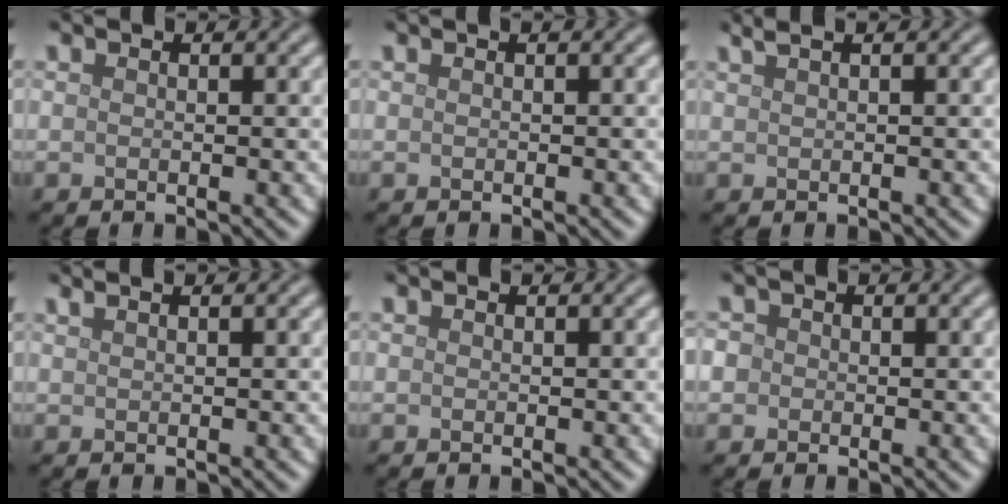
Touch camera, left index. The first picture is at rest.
{"total": 0.5, "force": [0.2, 0.1, 0.5], "torque": [-0.008, 0.008, 0.004]}
{"total": 2.7, "force": [1.6, 1.2, 1.8], "torque": [-0.018, 0.014, 0.003]}
{"total": 1.2, "force": [0.9, 0.5, 0.7], "torque": [-0.011, 0.001, 0.008]}
{"total": 0.0}
{"total": 1.8, "force": [0.3, 1.7, 0.6], "torque": [0.001, 0.008, -0.010]}